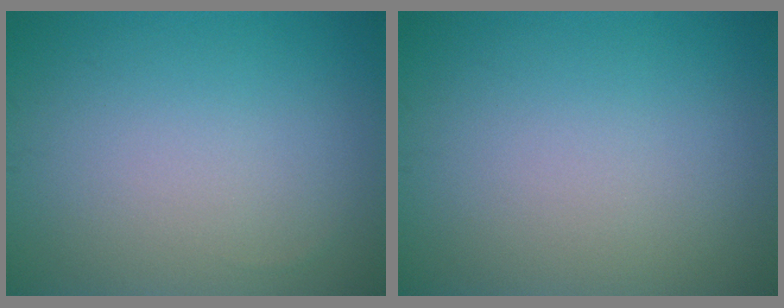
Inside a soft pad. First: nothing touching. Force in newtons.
{"total": 0.0}